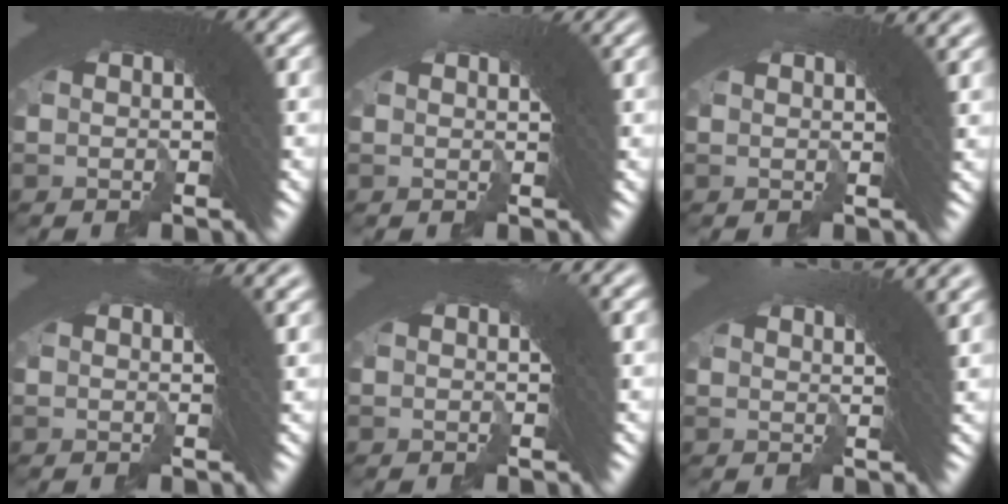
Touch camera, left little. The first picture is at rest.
{"total": 2.3, "force": [1.1, -2.0, -0.3], "torque": [-0.009, 0.008, 0.019]}
{"total": 3.0, "force": [1.6, -1.2, 2.2], "torque": [-0.027, 0.020, 0.023]}
{"total": 2.8, "force": [1.3, -0.4, 2.5], "torque": [-0.031, 0.017, 0.017]}
{"total": 0.8, "force": [0.0, -0.8, 0.3], "torque": [-0.010, 0.006, -0.002]}
{"total": 5.1, "force": [3.7, -1.0, 3.4], "torque": [-0.043, 0.030, 0.055]}